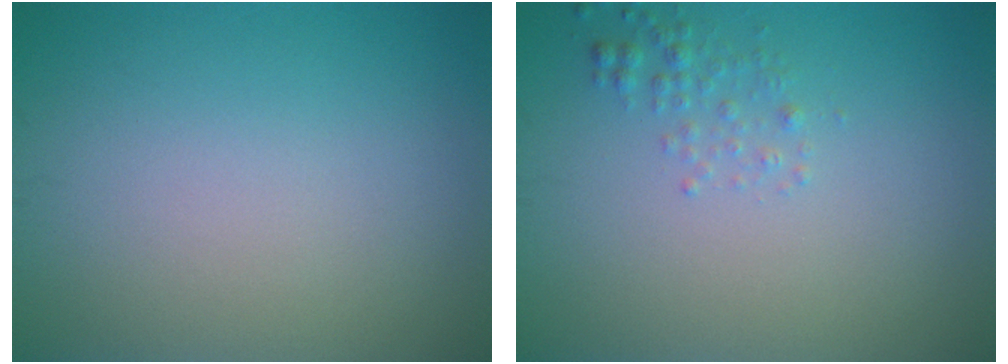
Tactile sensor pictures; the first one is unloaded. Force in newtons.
{"total": 1.3, "press": 1.3, "slide": 0.1}